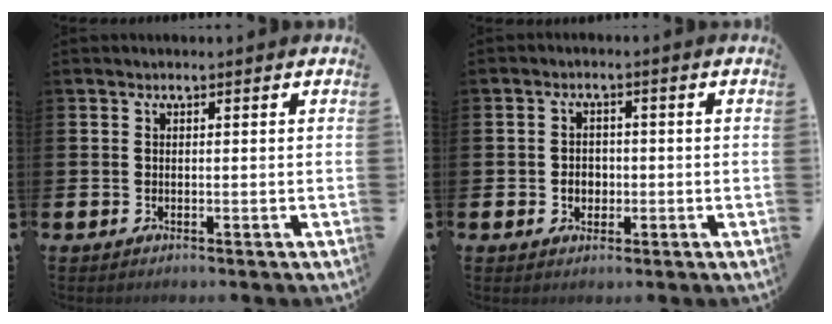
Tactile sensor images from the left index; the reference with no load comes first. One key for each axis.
{"total": 2.5, "fx": -0.6, "fy": 2.0, "fz": 1.3, "tx": -0.010, "ty": -0.002, "tz": -0.018}